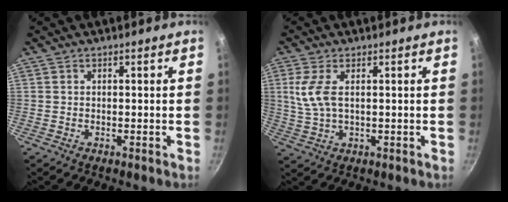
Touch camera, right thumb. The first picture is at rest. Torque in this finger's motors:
{"motor_torque": [-0.46, 0.64, 0.64, 0.00, 0.06]}